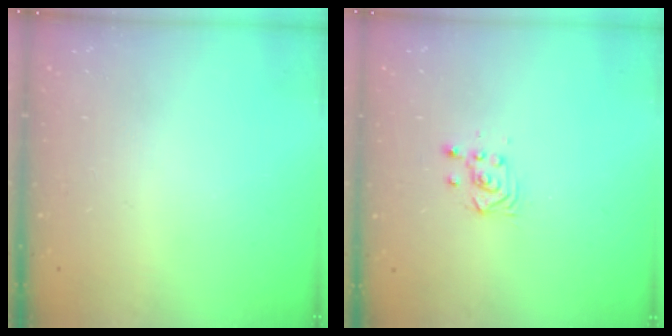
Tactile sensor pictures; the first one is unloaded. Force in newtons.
{"total": 4.1, "press": 4.0, "slide": 1.0}